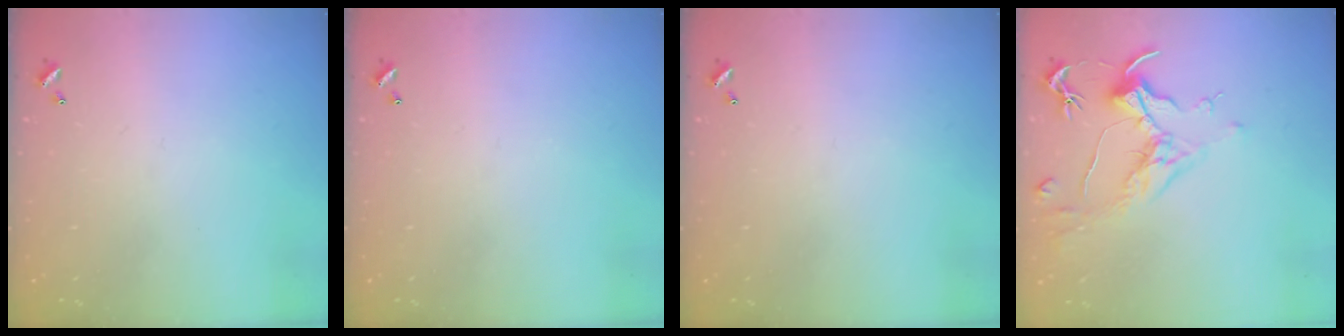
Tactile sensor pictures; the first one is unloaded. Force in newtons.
{"total": 0.0}
{"total": 0.0}
{"total": 1.8, "press": 1.6, "slide": 0.9}